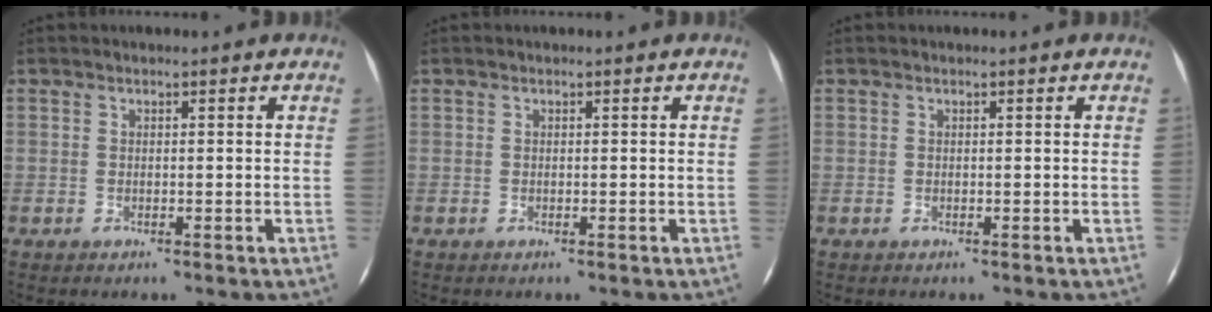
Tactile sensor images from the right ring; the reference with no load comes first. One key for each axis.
{"total": 0.0}
{"total": 0.0}